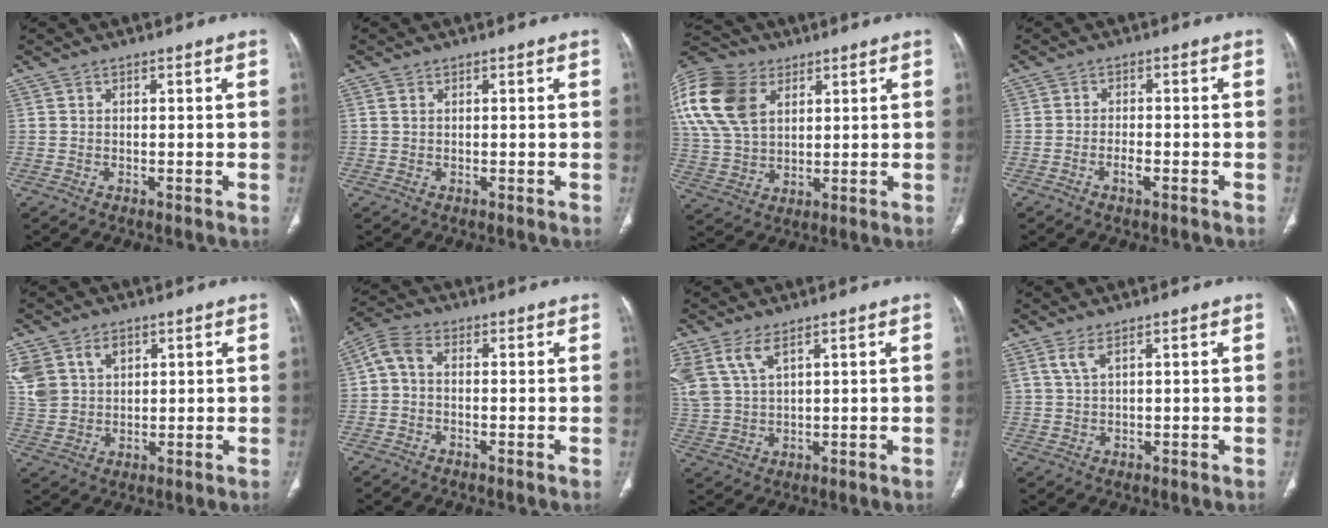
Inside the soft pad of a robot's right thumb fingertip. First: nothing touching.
{"total": 0.9, "force": [0.4, 0.6, 0.6], "torque": [-0.016, 0.005, 0.012]}
{"total": 19.9, "force": [7.5, 13.4, 12.6], "torque": [-0.275, 0.003, 0.142]}
{"total": 2.3, "force": [-1.3, 0.9, 1.7], "torque": [-0.033, 0.010, -0.022]}
{"total": 10.7, "force": [4.9, 7.7, 5.7], "torque": [-0.114, -0.003, 0.110]}
{"total": 4.2, "force": [-0.2, 2.6, 3.3], "torque": [-0.068, 0.015, -0.014]}
{"total": 7.7, "force": [4.6, 3.2, 5.3], "torque": [-0.124, -0.007, 0.107]}
{"total": 3.2, "force": [2.0, 0.8, 2.4], "torque": [-0.059, -0.004, 0.050]}